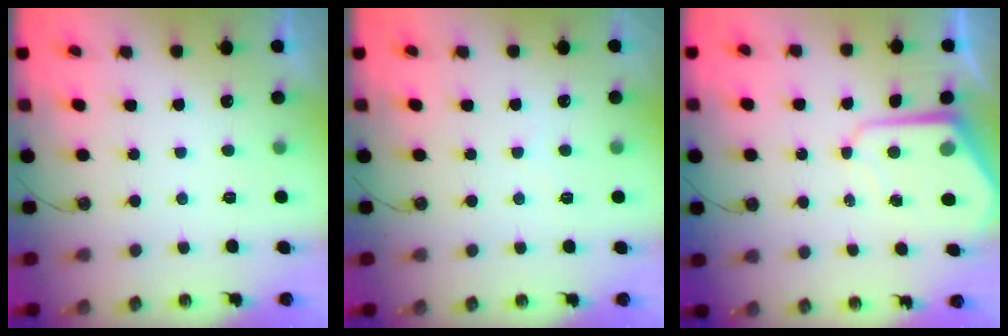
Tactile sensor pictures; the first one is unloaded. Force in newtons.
{"total": 2.9, "press": 2.9, "slide": 0.4}
{"total": 8.0, "press": 8.0, "slide": 0.6}